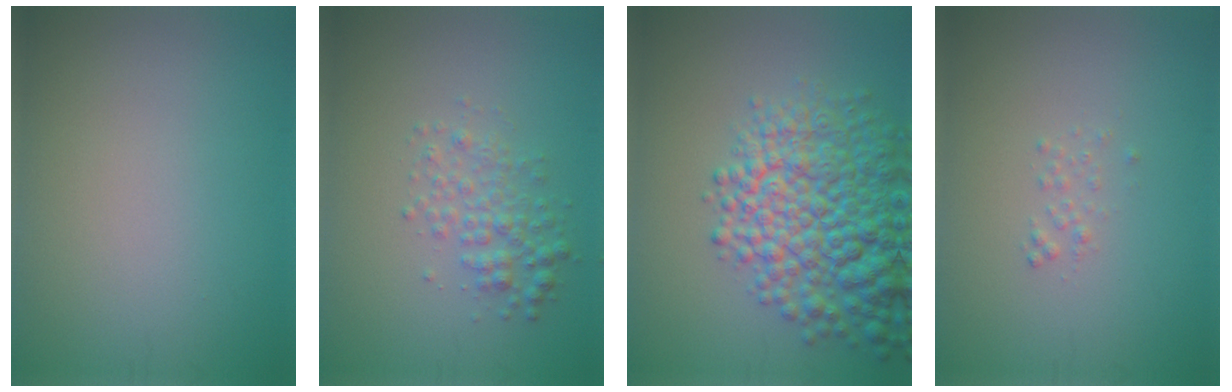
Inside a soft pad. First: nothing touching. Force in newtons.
{"total": 2.6, "press": 2.6, "slide": 0.1}
{"total": 9.7, "press": 9.7, "slide": 0.4}
{"total": 0.7, "press": 0.7, "slide": 0.1}